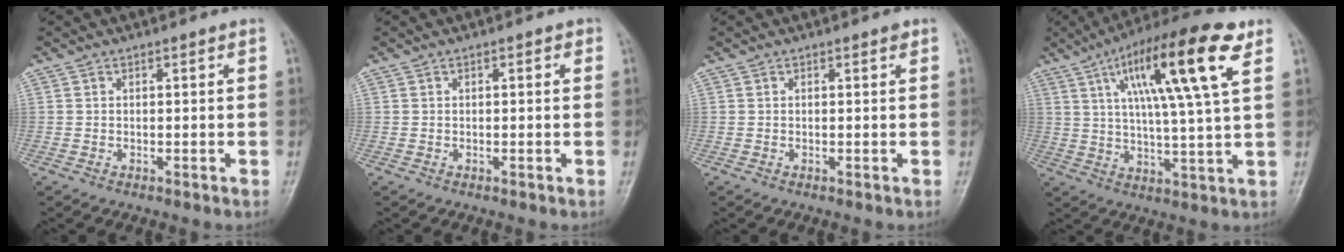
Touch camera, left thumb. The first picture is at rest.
{"total": 0.9, "force": [0.3, 0.5, 0.7], "torque": [-0.006, 0.002, -0.001]}
{"total": 0.6, "force": [0.3, 0.2, 0.4], "torque": [-0.006, -0.001, 0.001]}
{"total": 18.9, "force": [7.8, 3.1, 17.0], "torque": [-0.277, -0.006, 0.122]}